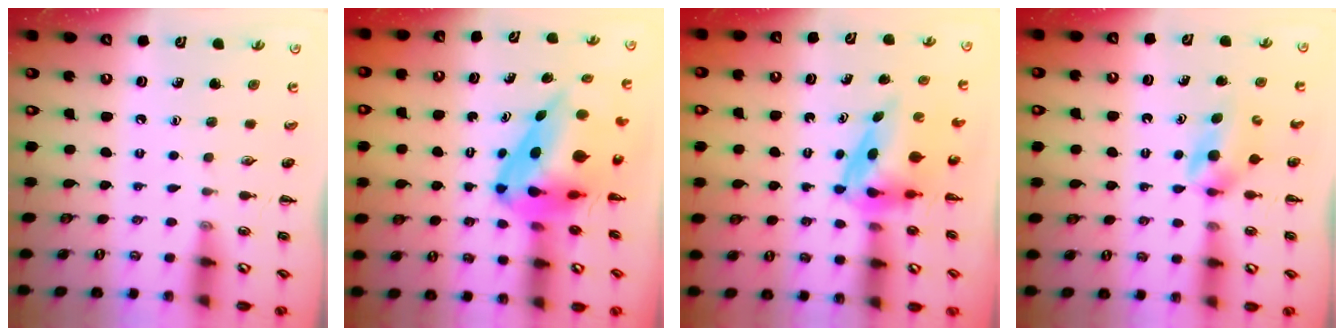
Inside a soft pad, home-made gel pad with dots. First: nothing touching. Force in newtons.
{"total": 9.1, "press": 8.8, "slide": 2.4}
{"total": 4.0, "press": 3.9, "slide": 0.7}
{"total": 3.9, "press": 3.8, "slide": 1.0}